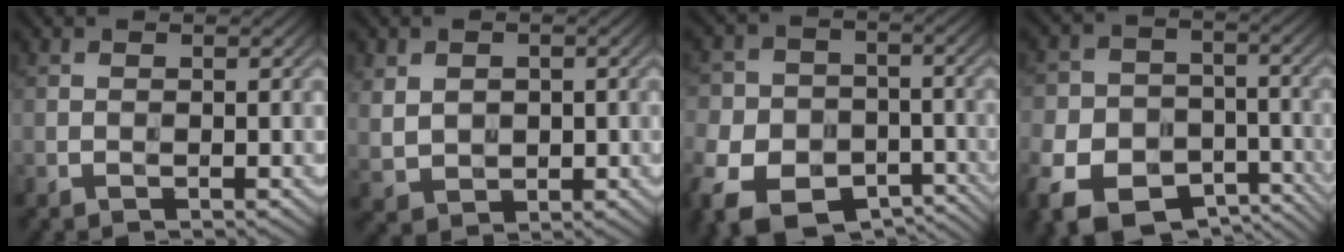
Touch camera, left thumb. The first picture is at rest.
{"total": 4.4, "force": [0.8, 3.5, 2.5], "torque": [-0.066, -0.007, 0.023]}
{"total": 13.3, "force": [-7.4, 9.3, 6.1], "torque": [-0.148, -0.048, -0.119]}
{"total": 13.1, "force": [-7.2, 8.9, 6.3], "torque": [-0.151, -0.039, -0.119]}